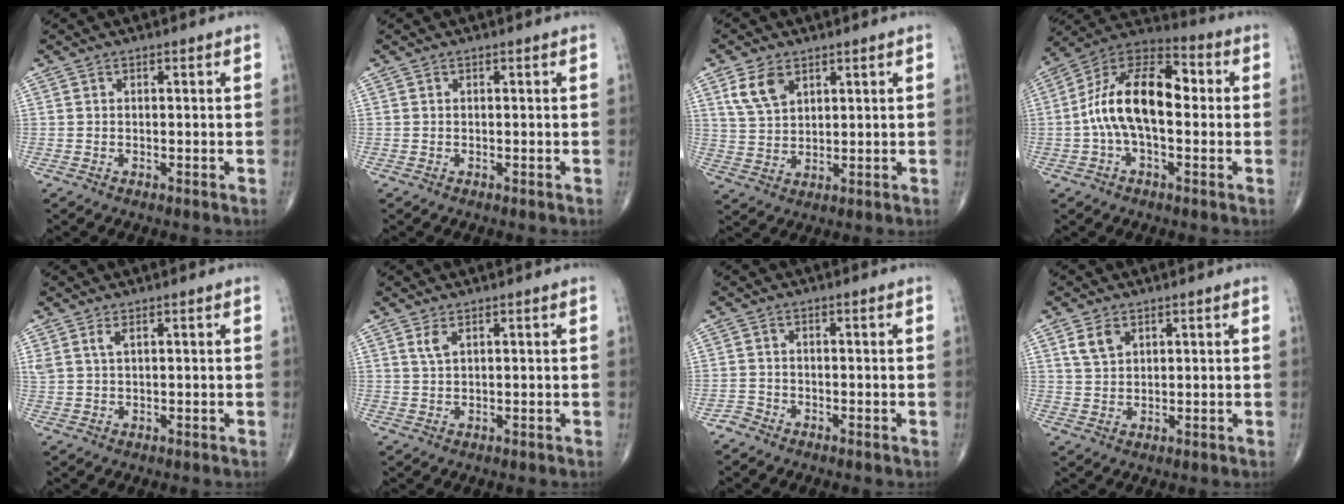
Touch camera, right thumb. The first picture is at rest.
{"total": 0.0}
{"total": 6.5, "force": [3.4, 3.9, 3.9], "torque": [-0.067, -0.010, 0.072]}
{"total": 16.6, "force": [0.1, 8.6, 14.2], "torque": [-0.245, 0.046, -0.011]}
{"total": 2.1, "force": [1.2, 0.7, 1.6], "torque": [-0.040, 0.005, 0.031]}
{"total": 2.0, "force": [1.1, 0.7, 1.5], "torque": [-0.033, -0.001, 0.028]}
{"total": 1.4, "force": [-1.3, 0.6, -0.1], "torque": [0.004, -0.002, -0.031]}
{"total": 4.1, "force": [2.1, 2.7, 2.3], "torque": [-0.037, -0.007, 0.047]}